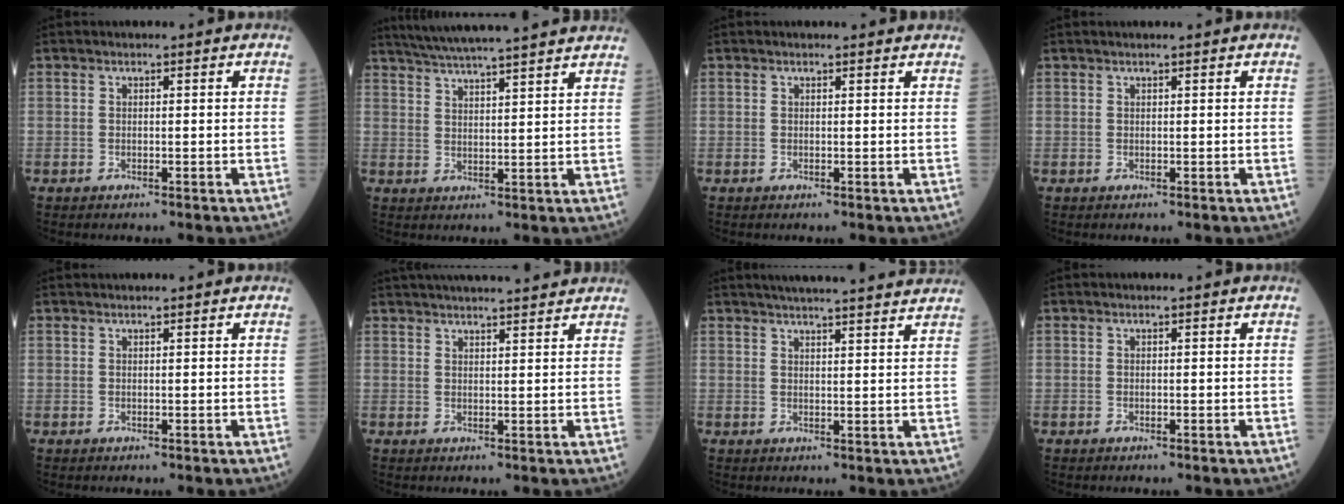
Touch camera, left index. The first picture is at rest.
{"total": 17.5, "force": [15.7, 0.3, 7.7], "torque": [-0.136, 0.017, 0.215]}
{"total": 1.6, "force": [1.5, 0.1, 0.2], "torque": [-0.010, 0.003, 0.011]}
{"total": 1.1, "force": [0.9, 0.1, 0.6], "torque": [-0.004, 0.015, 0.013]}
{"total": 0.9, "force": [0.9, -0.1, 0.3], "torque": [-0.004, 0.019, 0.020]}
{"total": 11.6, "force": [10.3, 0.8, 5.1], "torque": [-0.080, 0.032, 0.138]}
{"total": 15.3, "force": [14.1, 0.1, 6.0], "torque": [-0.089, 0.008, 0.174]}
{"total": 0.0}